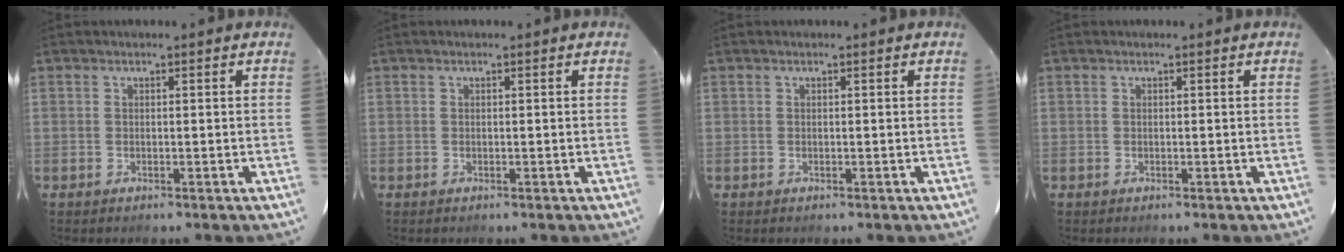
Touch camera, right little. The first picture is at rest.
{"total": 0.0}
{"total": 0.0}
{"total": 0.0}